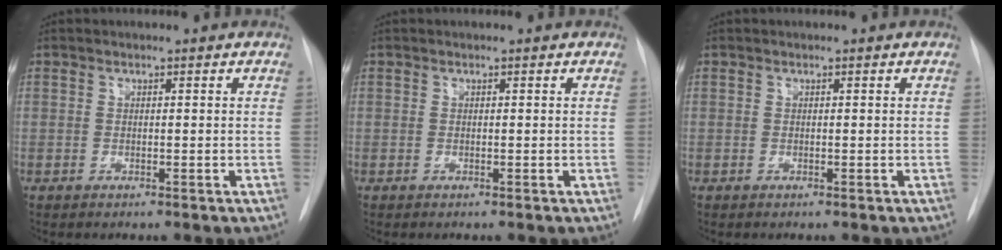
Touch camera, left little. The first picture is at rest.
{"total": 0.0}
{"total": 0.0}